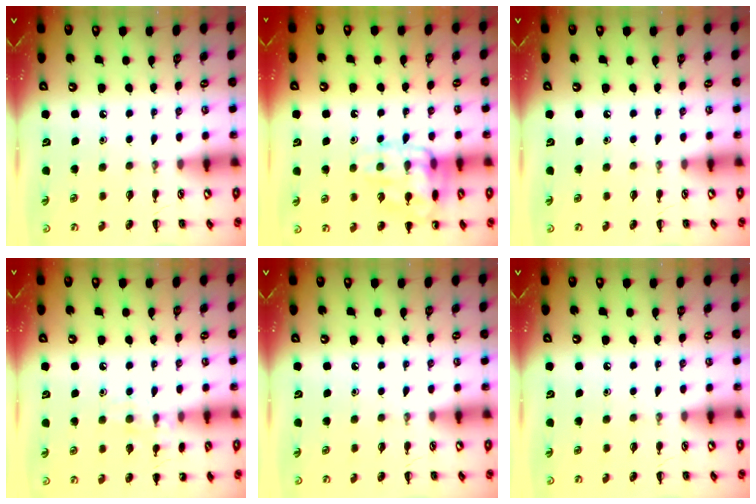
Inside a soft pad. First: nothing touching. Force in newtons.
{"total": 14.7, "press": 14.6, "slide": 1.1}
{"total": 0.0}
{"total": 8.3, "press": 8.2, "slide": 1.5}
{"total": 0.0}
{"total": 0.0}